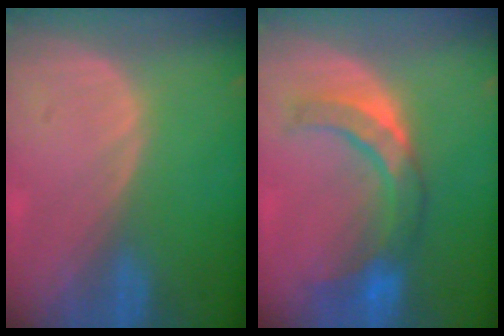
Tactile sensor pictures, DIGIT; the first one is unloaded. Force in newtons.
{"total": 7.6, "press": 7.6, "slide": 0.7}